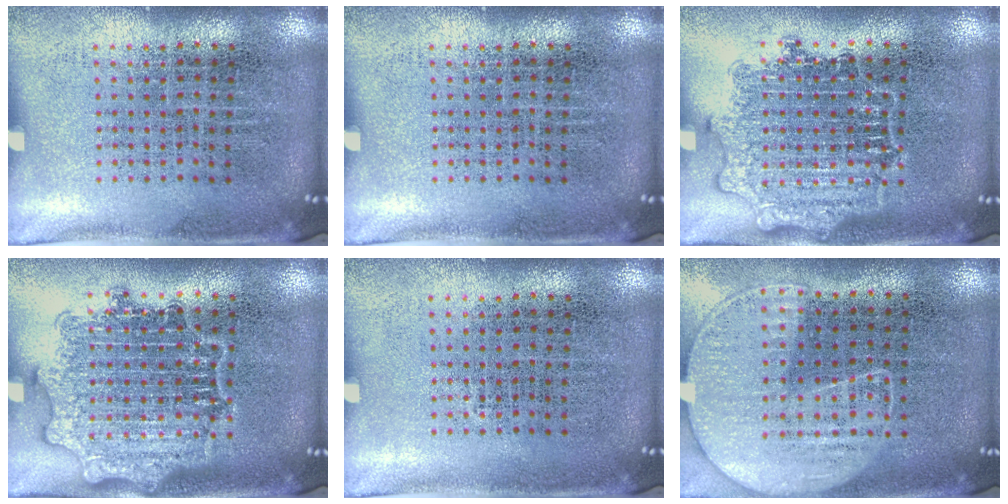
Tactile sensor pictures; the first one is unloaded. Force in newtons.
{"total": 0.0}
{"total": 2.8, "press": 2.8, "slide": 0.5}
{"total": 2.0, "press": 2.0, "slide": 0.3}
{"total": 0.0}
{"total": 1.1, "press": 1.0, "slide": 0.6}